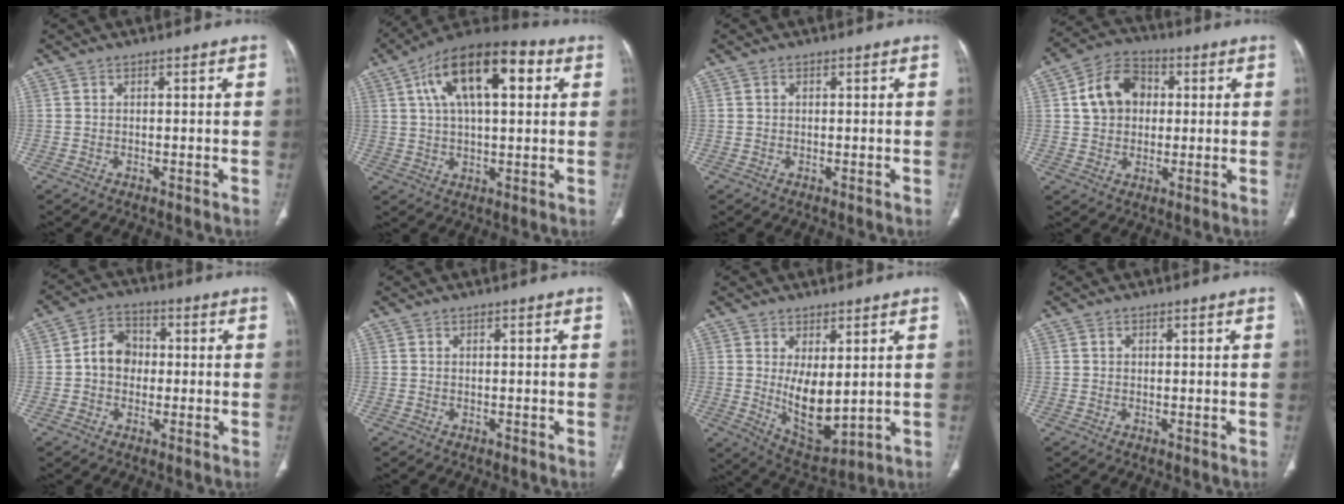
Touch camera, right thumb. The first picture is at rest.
{"total": 18.8, "force": [6.1, 8.5, 15.6], "torque": [-0.243, 0.016, 0.092]}
{"total": 0.6, "force": [0.1, 0.5, 0.2], "torque": [-0.001, 0.002, 0.002]}
{"total": 11.2, "force": [2.0, 8.8, 6.6], "torque": [-0.091, 0.015, 0.026]}
{"total": 7.0, "force": [-0.2, 5.8, 4.0], "torque": [-0.045, 0.021, -0.015]}
{"total": 0.0}
{"total": 9.8, "force": [0.9, 4.7, 8.6], "torque": [-0.122, -0.028, 0.040]}
{"total": 0.7, "force": [0.1, 0.6, 0.3], "torque": [-0.001, 0.002, 0.002]}